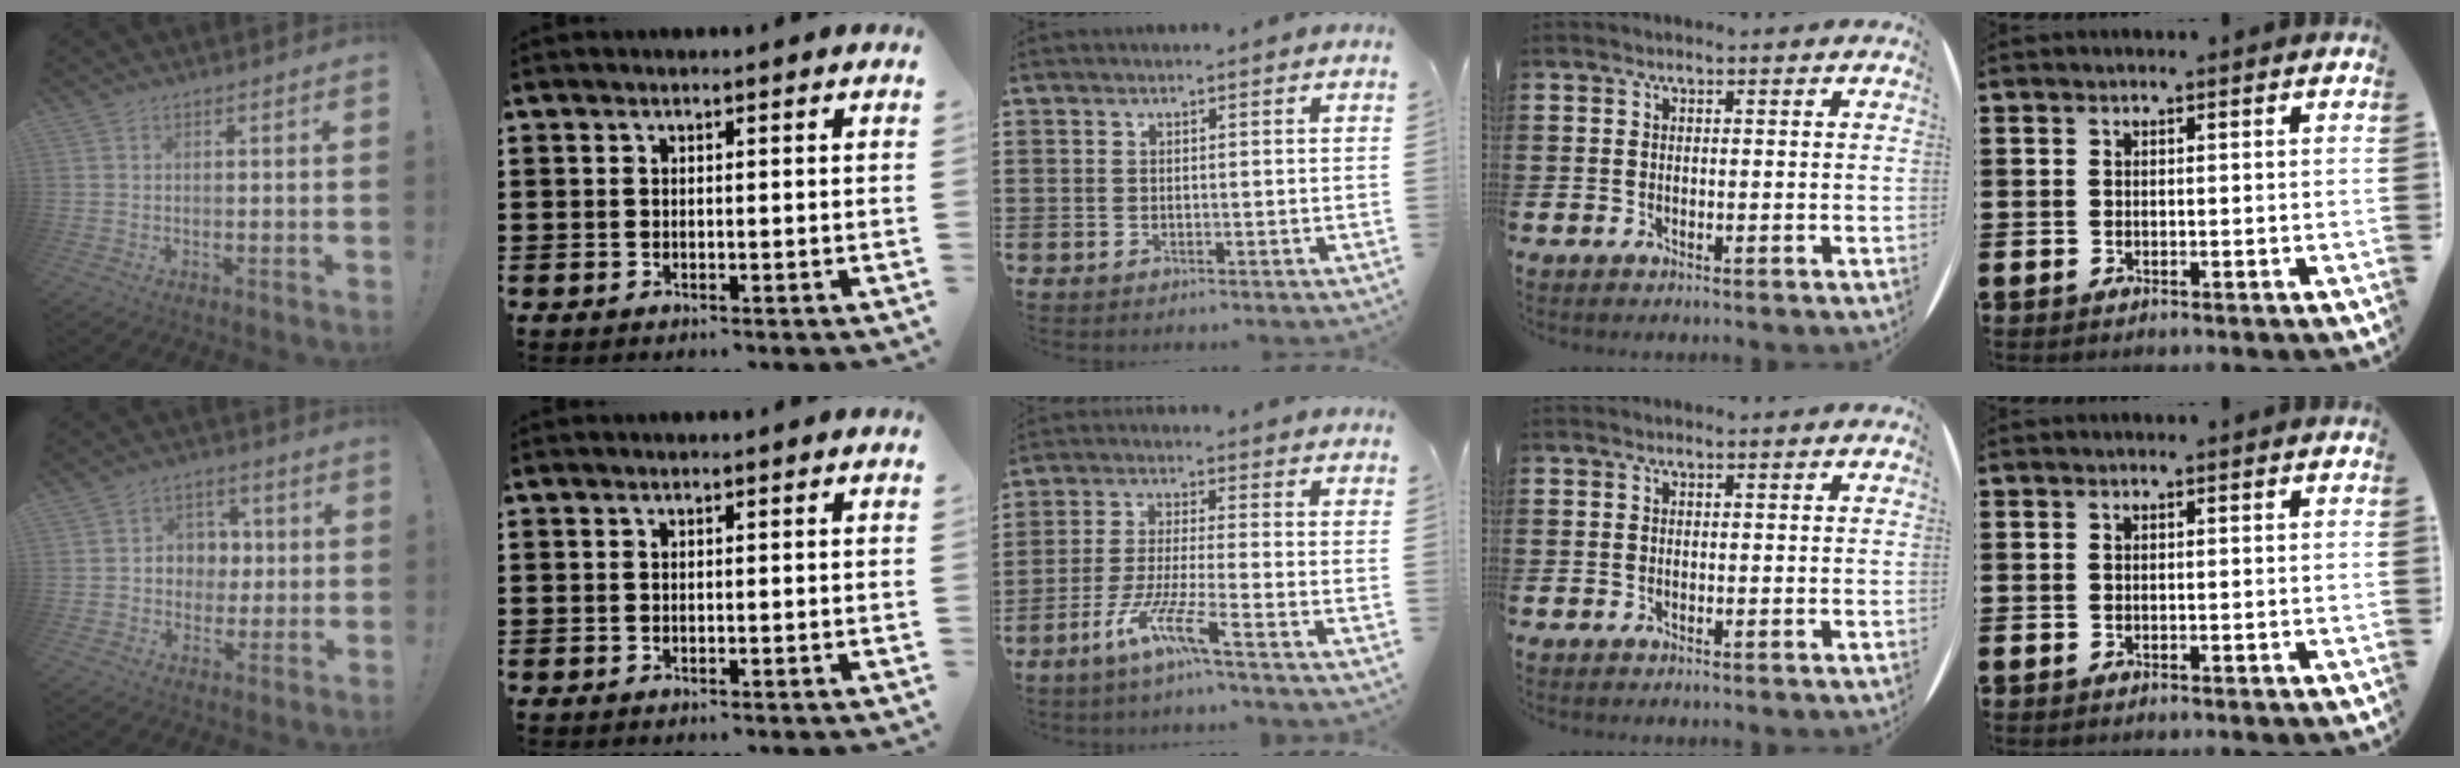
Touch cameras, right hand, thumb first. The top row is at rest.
{"thumb": {"total": 8.2, "force": [0.2, 7.7, 2.6], "torque": [-0.026, -0.002, 0.009]}, "middle": {"total": 7.6, "force": [-5.1, 0.4, 5.6], "torque": [-0.116, -0.007, -0.098]}}